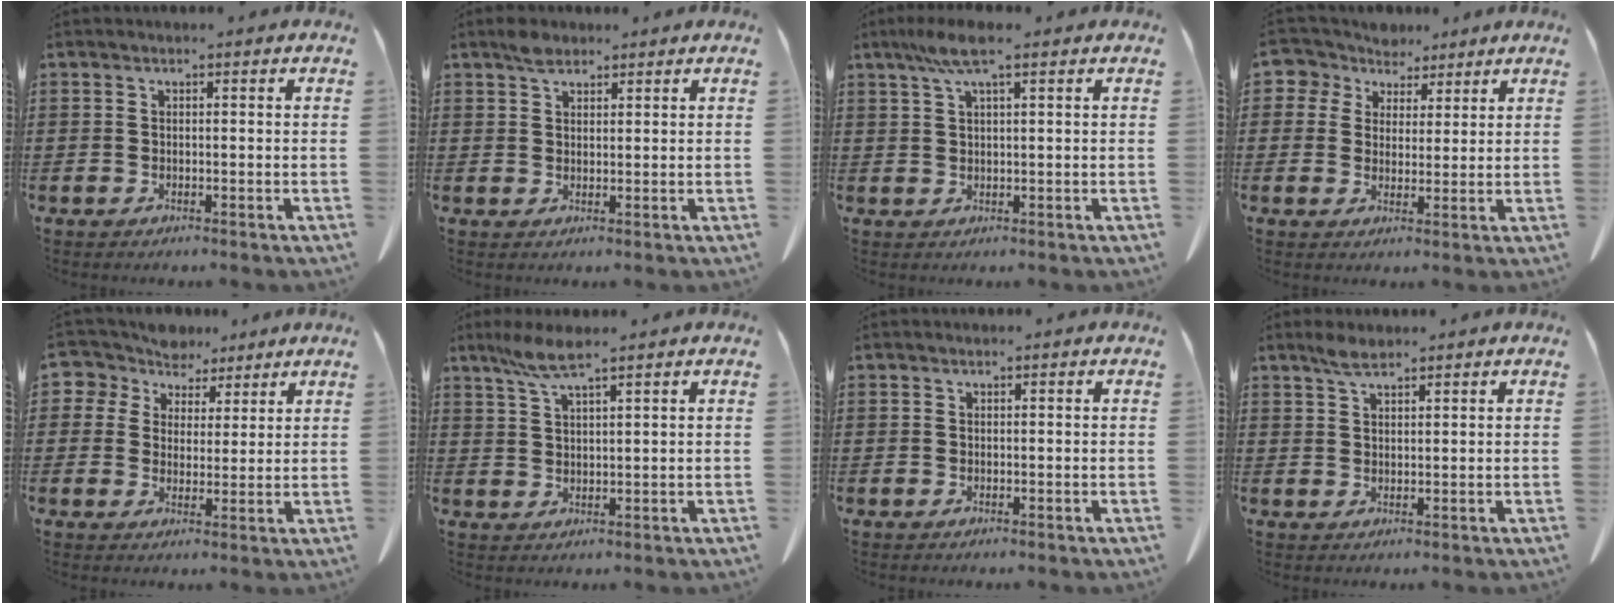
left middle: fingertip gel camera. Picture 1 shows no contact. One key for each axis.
{"total": 2.3, "fx": 1.8, "fy": 1.0, "fz": 1.0, "tx": -0.025, "ty": 0.002, "tz": 0.034}
{"total": 4.5, "fx": 2.4, "fy": 0.6, "fz": 3.8, "tx": -0.079, "ty": 0.003, "tz": 0.043}
{"total": 5.4, "fx": 3.8, "fy": 3.8, "fz": 0.3, "tx": -0.040, "ty": -0.011, "tz": 0.070}
{"total": 6.4, "fx": 5.1, "fy": 3.9, "fz": 0.4, "tx": -0.048, "ty": -0.017, "tz": 0.095}
{"total": 4.8, "fx": 3.2, "fy": 0.4, "fz": 3.5, "tx": -0.076, "ty": 0.001, "tz": 0.059}
{"total": 0.0}
{"total": 2.7, "fx": 2.0, "fy": 0.7, "fz": 1.7, "tx": -0.038, "ty": 0.002, "tz": 0.037}